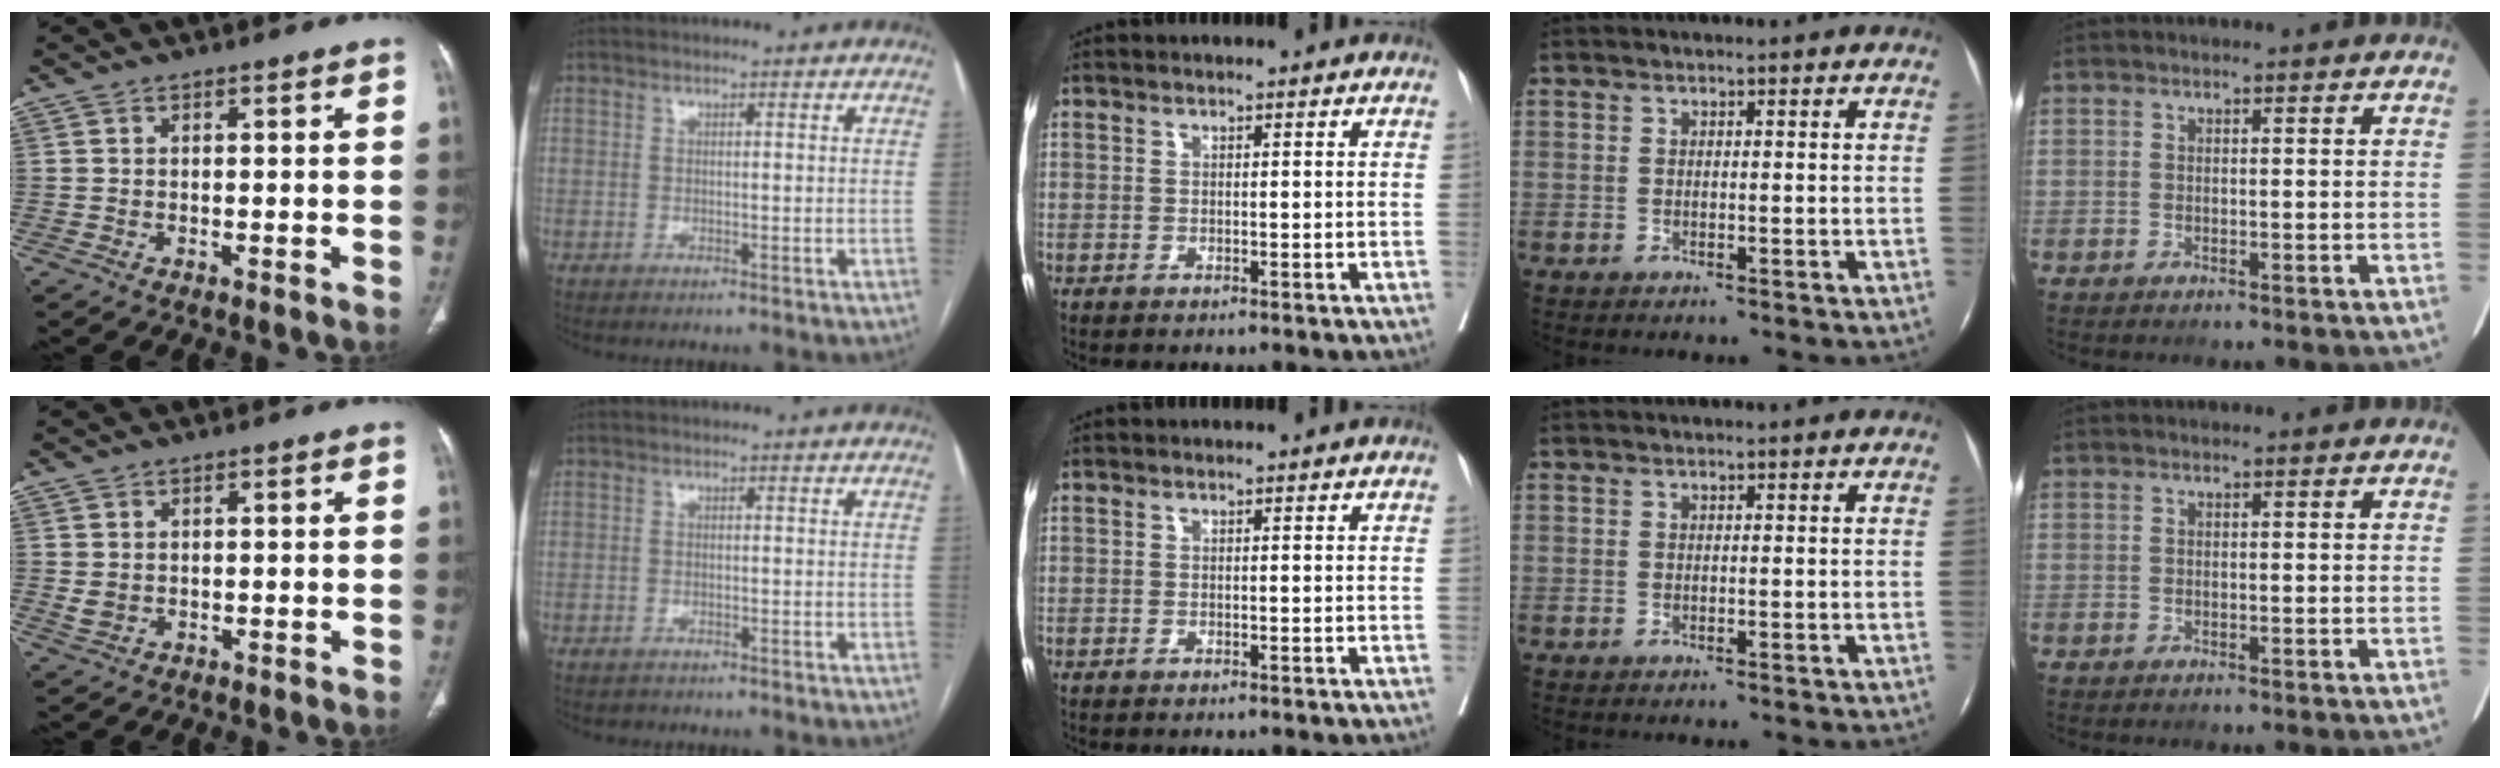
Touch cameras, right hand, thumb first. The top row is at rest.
{"thumb": {"total": 2.1, "force": [0.0, 1.8, 1.1], "torque": [-0.020, -0.002, 0.009]}, "index": {"total": 1.1, "force": [-0.9, 0.6, -0.1], "torque": [-0.006, 0.002, -0.013]}}